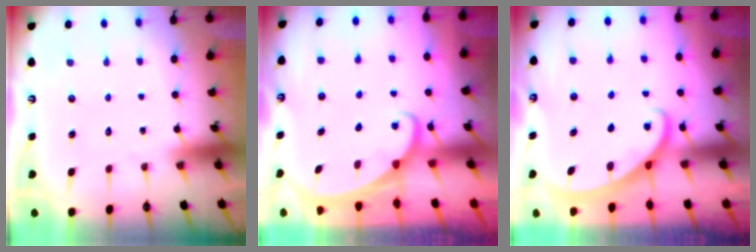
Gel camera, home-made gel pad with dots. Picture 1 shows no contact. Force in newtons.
{"total": 1.8, "press": 1.7, "slide": 0.1}
{"total": 2.8, "press": 2.8, "slide": 0.1}